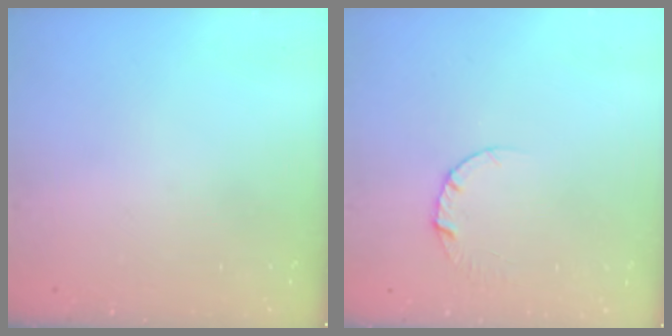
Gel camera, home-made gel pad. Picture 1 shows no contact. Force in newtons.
{"total": 3.4, "press": 3.4, "slide": 0.4}